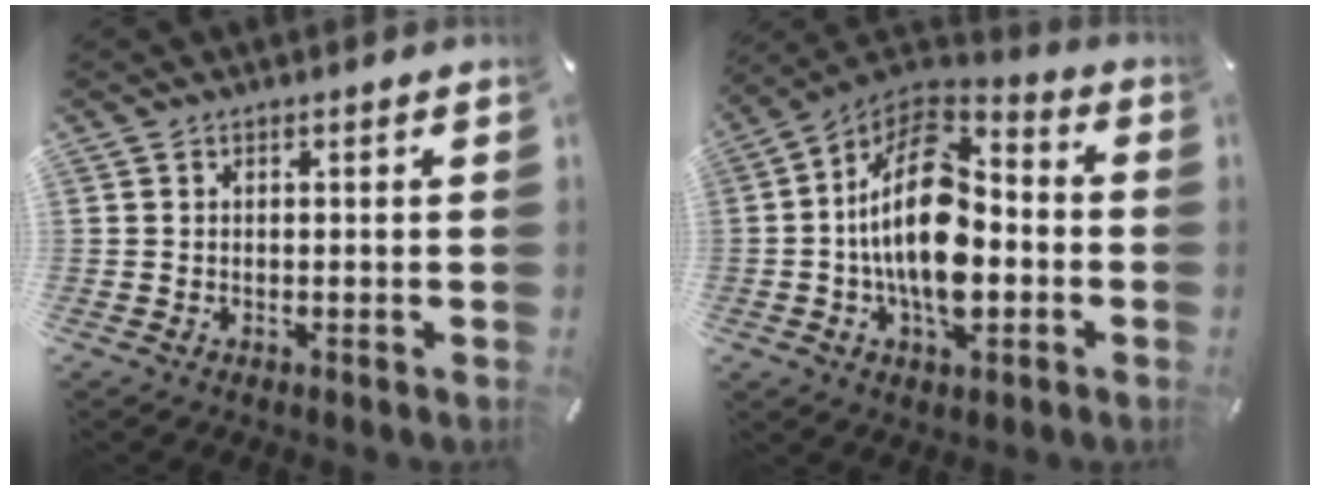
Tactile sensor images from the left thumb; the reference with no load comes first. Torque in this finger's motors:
{"motor_torque": [1.43, 1.75, 2.70, 0.07, 0.76]}